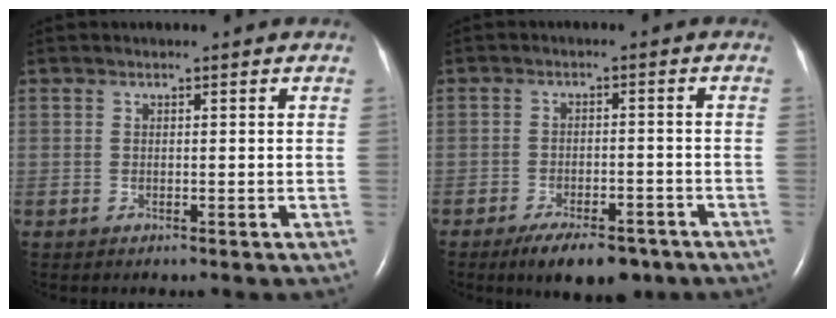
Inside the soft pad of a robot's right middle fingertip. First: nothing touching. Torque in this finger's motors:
{"motor_torque": [0.22, 0.01, 0.10, 0.05]}